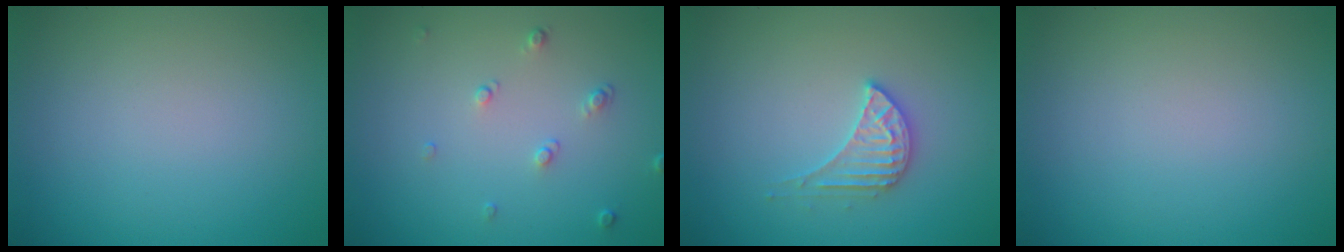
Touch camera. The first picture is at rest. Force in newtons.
{"total": 1.1, "press": 0.8, "slide": 0.8}
{"total": 2.6, "press": 2.6, "slide": 0.2}
{"total": 0.0}